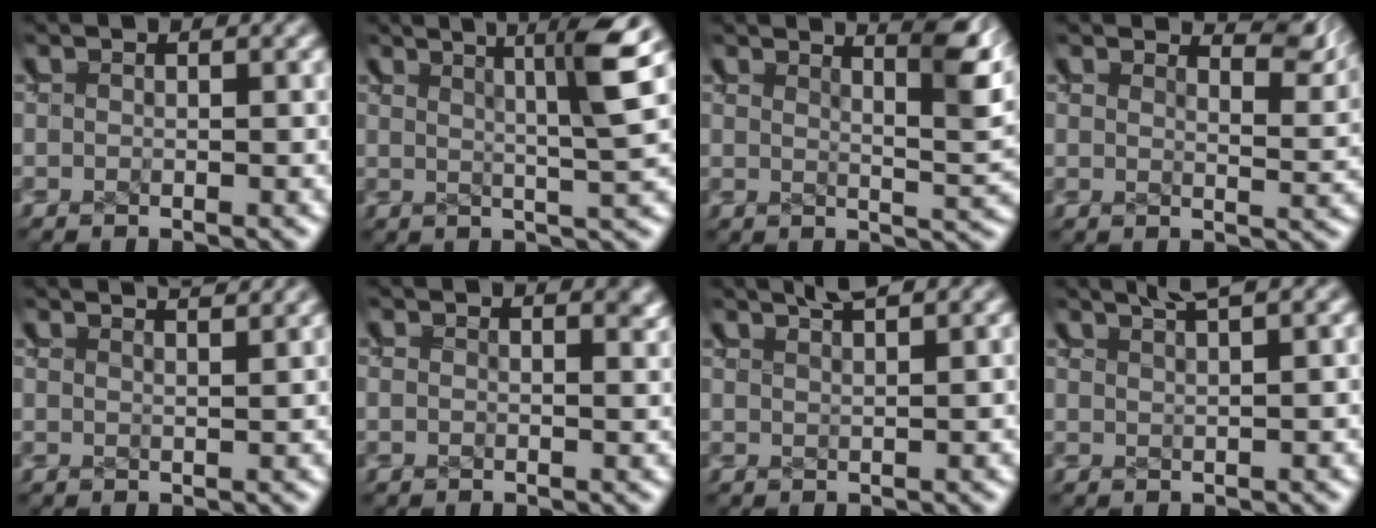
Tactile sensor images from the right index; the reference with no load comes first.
{"total": 7.4, "force": [4.5, 0.6, 5.9], "torque": [-0.050, 0.021, 0.064]}
{"total": 4.8, "force": [3.3, 0.0, 3.5], "torque": [-0.021, 0.000, 0.054]}
{"total": 4.1, "force": [3.4, 0.3, 2.2], "torque": [-0.022, 0.004, 0.054]}
{"total": 2.3, "force": [2.1, -0.8, 0.1], "torque": [0.002, 0.002, 0.037]}
{"total": 1.2, "force": [1.0, 0.4, 0.7], "torque": [-0.008, 0.000, 0.014]}
{"total": 2.2, "force": [2.0, -0.9, 0.2], "torque": [0.000, 0.005, 0.038]}
{"total": 2.4, "force": [2.3, -0.4, 0.7], "torque": [-0.009, 0.009, 0.039]}